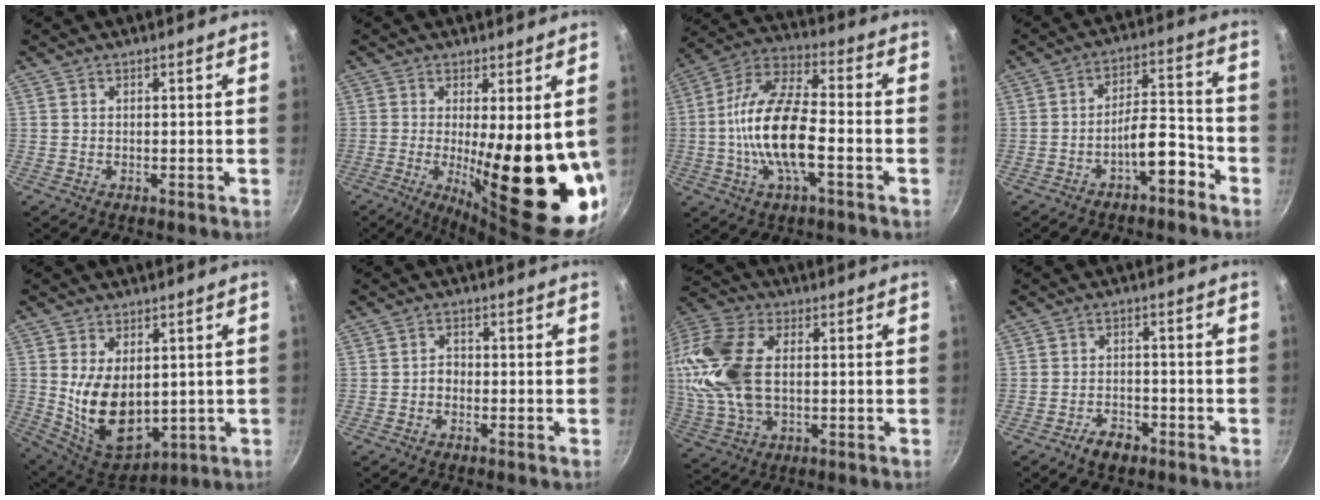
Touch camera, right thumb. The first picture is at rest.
{"total": 20.7, "force": [-1.5, 6.3, 19.7], "torque": [-0.248, -0.045, -0.004]}
{"total": 16.2, "force": [-3.4, 6.5, 14.5], "torque": [-0.271, 0.035, -0.081]}
{"total": 8.1, "force": [-4.8, 3.1, 5.8], "torque": [-0.073, 0.059, -0.070]}
{"total": 13.8, "force": [1.1, 8.7, 10.7], "torque": [-0.165, -0.032, 0.048]}
{"total": 1.8, "force": [-0.8, 1.4, 0.9], "torque": [-0.007, 0.015, -0.016]}
{"total": 18.2, "force": [1.7, 11.2, 14.3], "torque": [-0.297, 0.014, 0.027]}
{"total": 4.3, "force": [-3.0, 2.4, 1.9], "torque": [-0.021, 0.026, -0.048]}